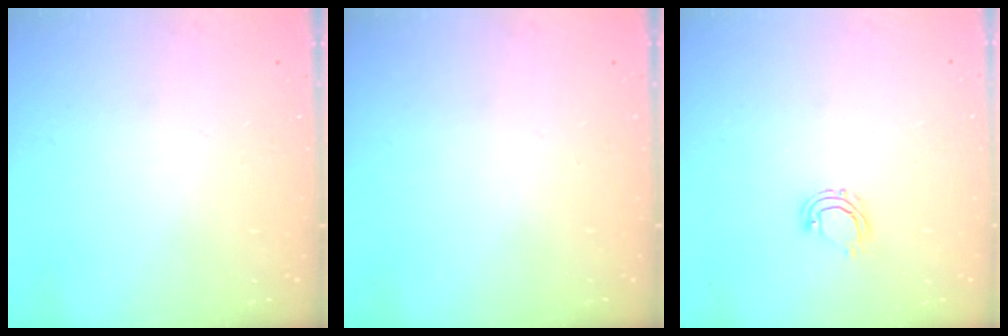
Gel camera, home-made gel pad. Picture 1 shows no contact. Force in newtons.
{"total": 0.0}
{"total": 5.0, "press": 4.9, "slide": 1.0}